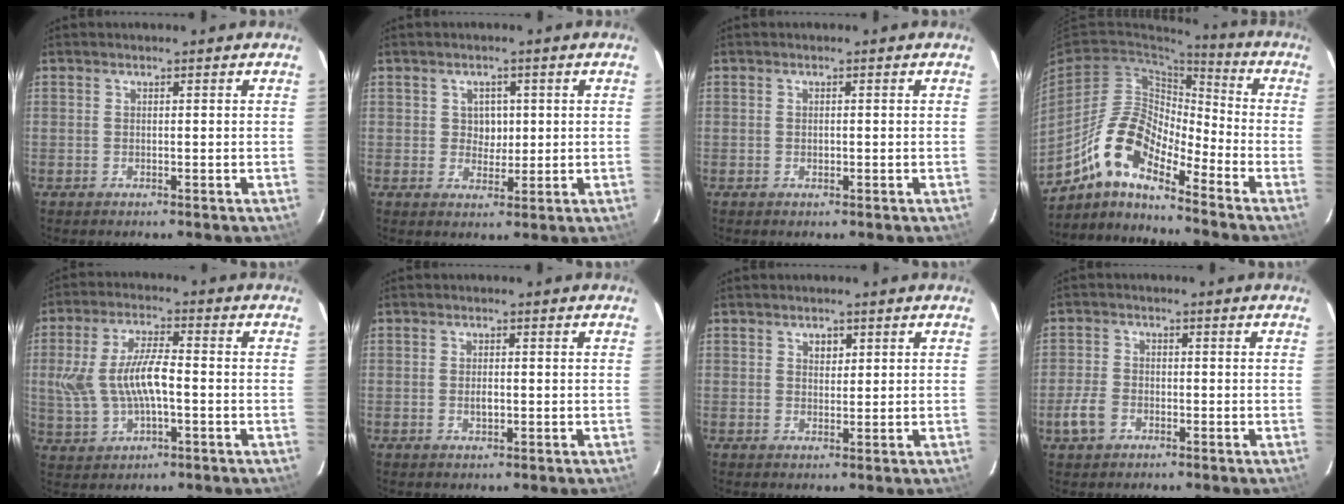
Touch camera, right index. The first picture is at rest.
{"total": 3.3, "force": [0.5, 2.9, 1.3], "torque": [-0.018, 0.008, 0.009]}
{"total": 0.9, "force": [-0.2, 0.5, 0.7], "torque": [-0.013, 0.002, -0.002]}
{"total": 12.8, "force": [-9.1, 3.9, 8.1], "torque": [-0.146, 0.009, -0.186]}
{"total": 11.0, "force": [-0.9, 4.7, 9.9], "torque": [-0.207, 0.006, -0.010]}
{"total": 2.0, "force": [-0.4, 0.9, 1.7], "torque": [-0.032, 0.000, -0.006]}
{"total": 1.9, "force": [0.9, 1.5, 0.9], "torque": [-0.010, 0.007, 0.016]}
{"total": 4.6, "force": [-2.4, 3.3, 2.1], "torque": [-0.050, 0.008, -0.044]}